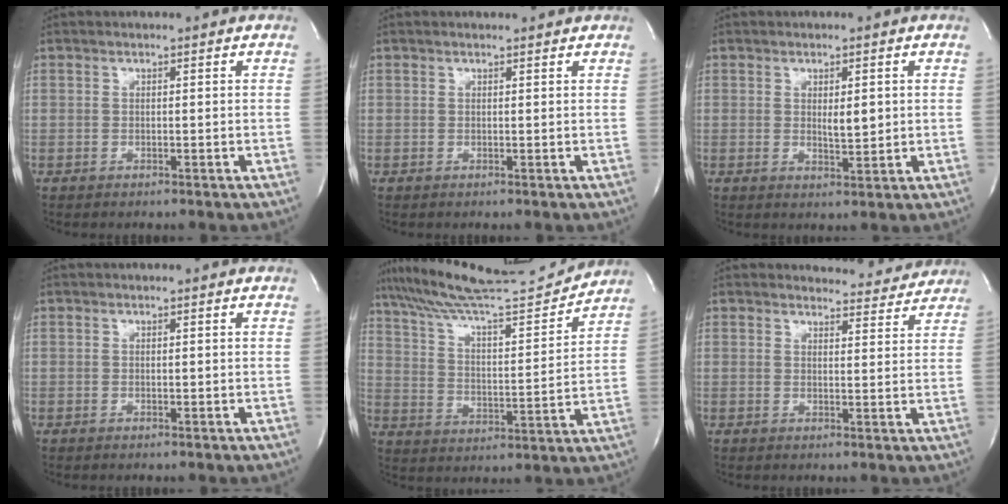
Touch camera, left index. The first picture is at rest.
{"total": 1.4, "force": [1.4, 0.0, 0.4], "torque": [-0.015, 0.003, 0.015]}
{"total": 2.7, "force": [0.4, 0.8, 2.6], "torque": [-0.042, -0.007, 0.010]}
{"total": 0.0}
{"total": 17.2, "force": [16.3, -0.3, 5.6], "torque": [-0.103, -0.019, 0.260]}
{"total": 5.0, "force": [4.9, 0.8, -0.7], "torque": [0.007, -0.009, 0.050]}